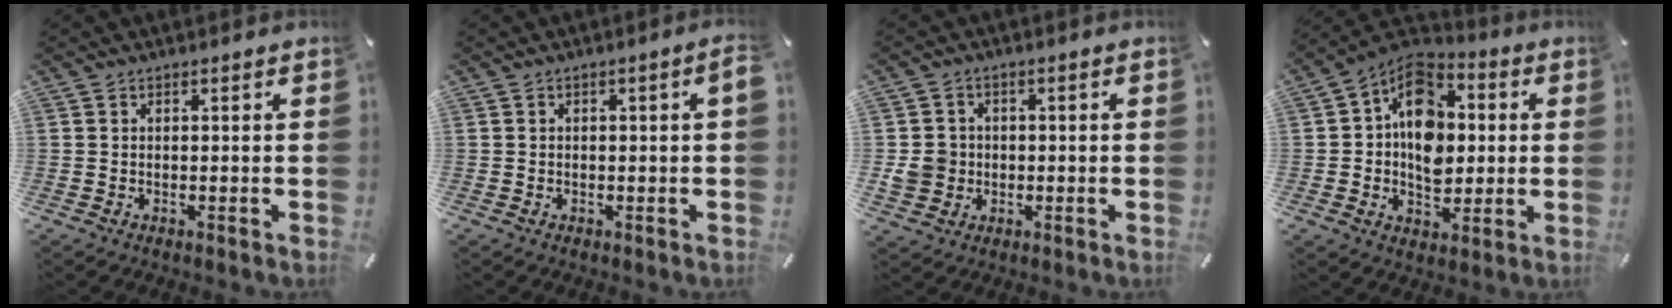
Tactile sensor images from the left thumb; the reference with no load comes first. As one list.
[{"total": 1.8, "force": [-0.2, 0.3, 1.7], "torque": [-0.026, 0.000, -0.004]}, {"total": 5.9, "force": [-0.8, 5.6, 1.7], "torque": [-0.043, 0.008, -0.013]}, {"total": 13.7, "force": [0.6, 10.8, 8.5], "torque": [-0.136, -0.002, 0.012]}]